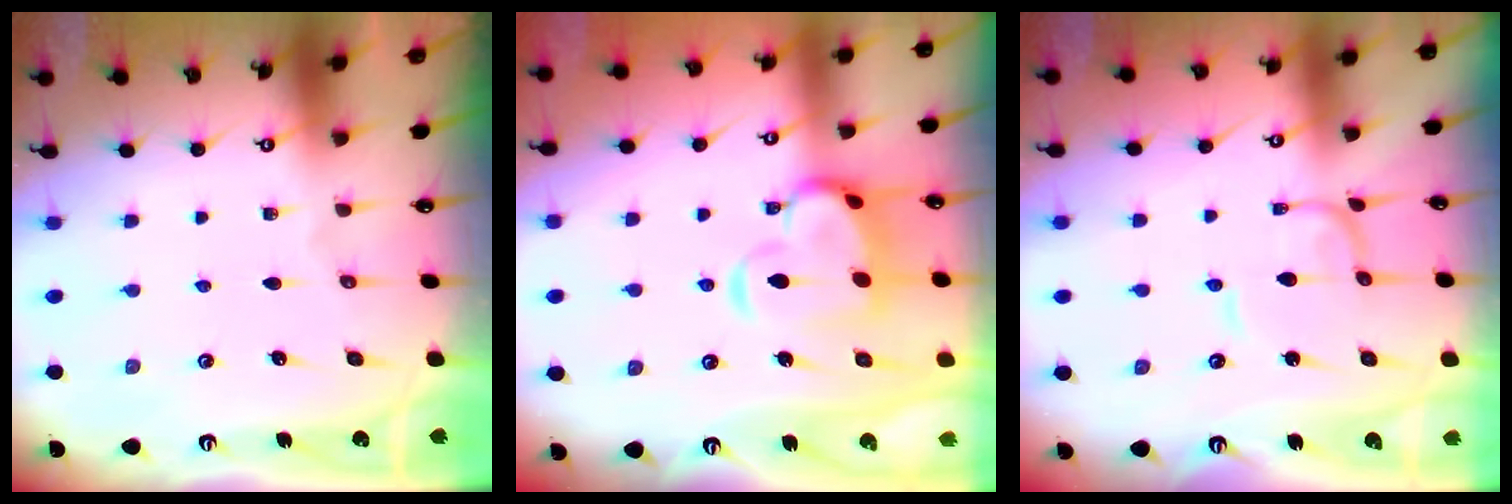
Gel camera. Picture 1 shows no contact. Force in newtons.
{"total": 7.8, "press": 7.7, "slide": 1.3}
{"total": 1.5, "press": 1.5, "slide": 0.0}